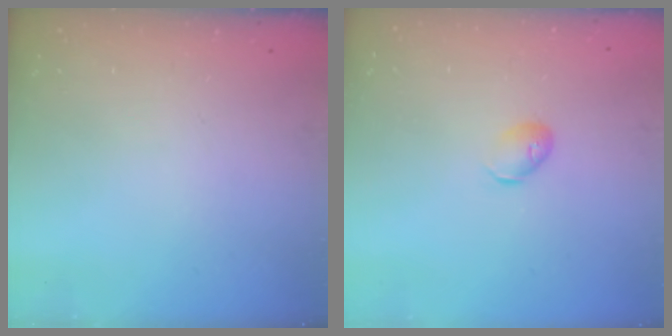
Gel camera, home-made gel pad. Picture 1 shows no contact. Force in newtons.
{"total": 5.8, "press": 5.7, "slide": 0.9}